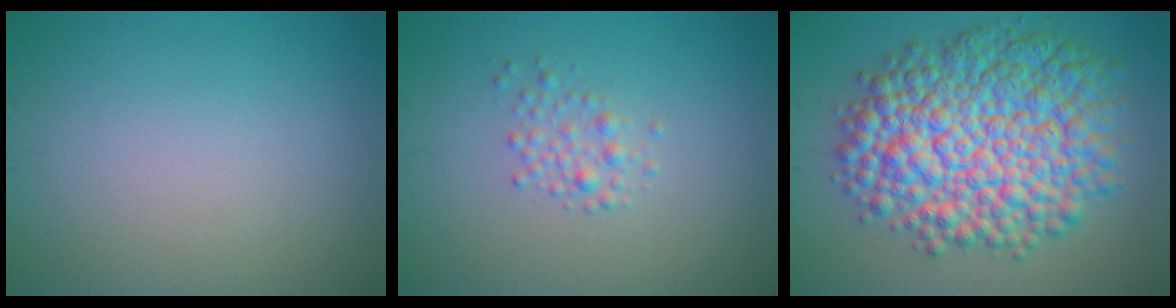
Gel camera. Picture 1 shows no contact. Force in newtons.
{"total": 2.2, "press": 2.2, "slide": 0.1}
{"total": 12.6, "press": 12.6, "slide": 0.3}